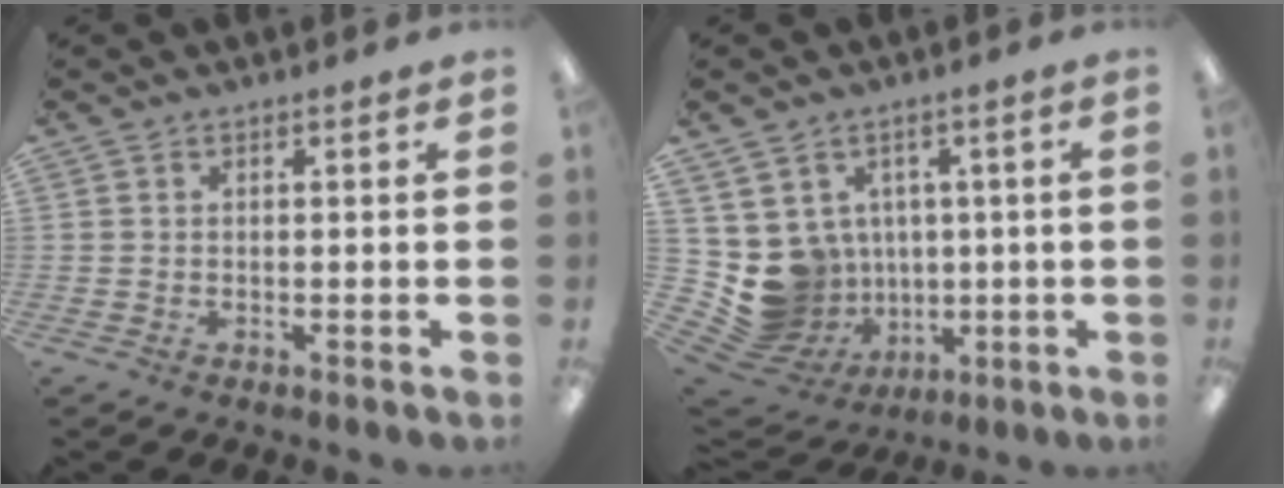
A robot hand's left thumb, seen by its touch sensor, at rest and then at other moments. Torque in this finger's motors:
{"motor_torque": [1.13, 1.24, 0.22, -0.41, 0.00]}